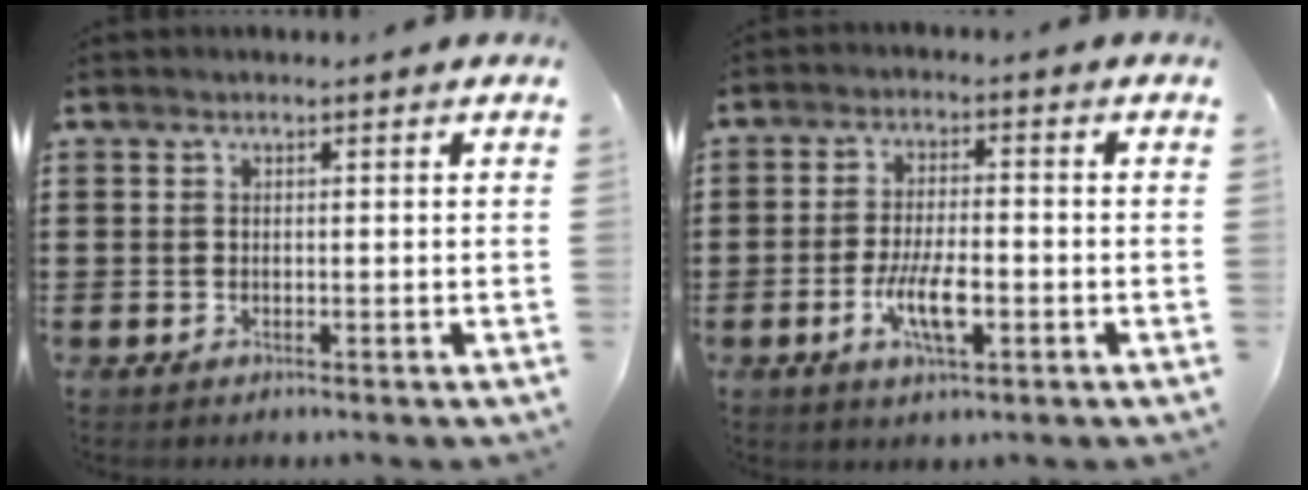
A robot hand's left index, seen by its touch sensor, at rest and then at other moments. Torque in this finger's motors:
{"motor_torque": [0.43, 0.18, 0.26, 0.11]}